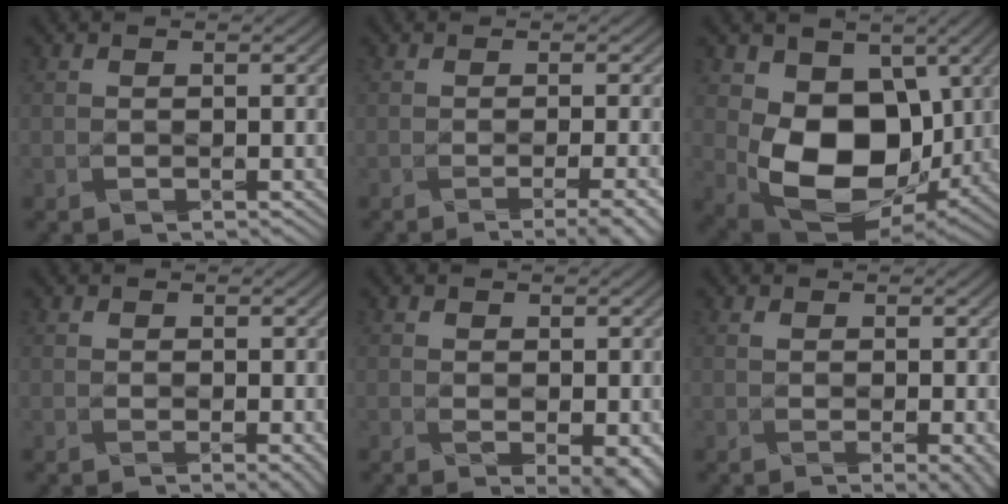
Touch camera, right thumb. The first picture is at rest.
{"total": 4.5, "force": [-2.3, 0.9, 3.8], "torque": [-0.038, 0.005, -0.018]}
{"total": 12.6, "force": [0.7, 8.6, 9.1], "torque": [-0.186, -0.025, 0.020]}
{"total": 2.1, "force": [0.6, 1.3, 1.5], "torque": [-0.026, -0.003, 0.011]}
{"total": 3.6, "force": [0.2, 2.3, 2.8], "torque": [-0.042, -0.005, 0.006]}
{"total": 2.7, "force": [0.3, 1.2, 2.4], "torque": [-0.031, -0.001, 0.008]}